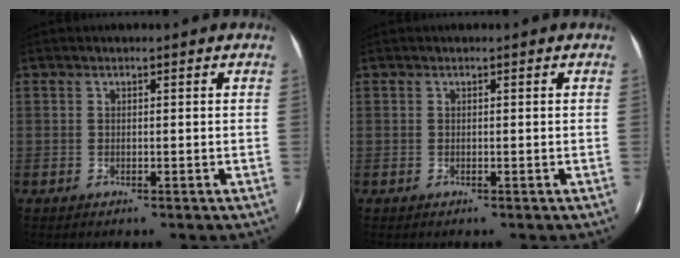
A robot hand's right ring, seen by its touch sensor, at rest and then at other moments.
{"total": 0.0}